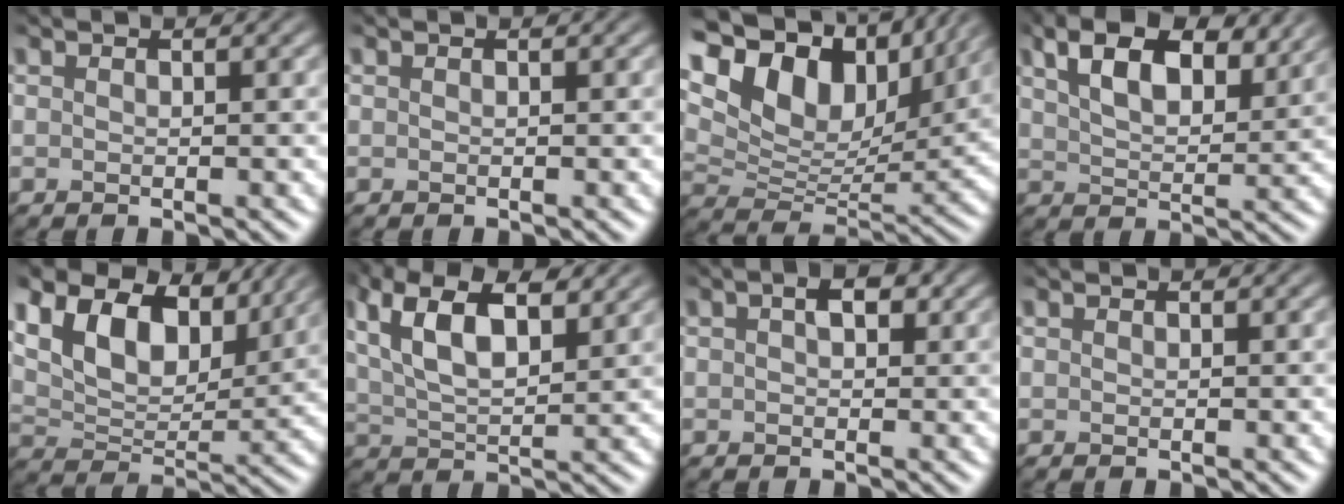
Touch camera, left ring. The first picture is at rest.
{"total": 0.0}
{"total": 14.1, "force": [7.7, 7.8, 8.9], "torque": [-0.168, 0.026, 0.135]}
{"total": 6.8, "force": [4.2, 3.1, 4.4], "torque": [-0.078, 0.007, 0.070]}
{"total": 9.5, "force": [5.2, 5.4, 5.8], "torque": [-0.111, 0.006, 0.083]}
{"total": 7.8, "force": [3.9, 3.4, 5.8], "torque": [-0.114, 0.012, 0.070]}
{"total": 1.8, "force": [0.5, 0.9, 1.4], "torque": [-0.021, 0.006, 0.005]}
{"total": 0.0}